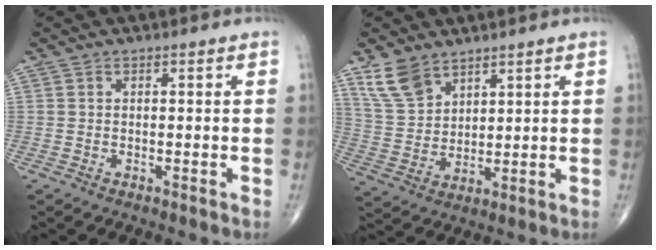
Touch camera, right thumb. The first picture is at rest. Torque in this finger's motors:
{"motor_torque": [-0.59, 0.62, -0.03, 0.04, 0.13]}